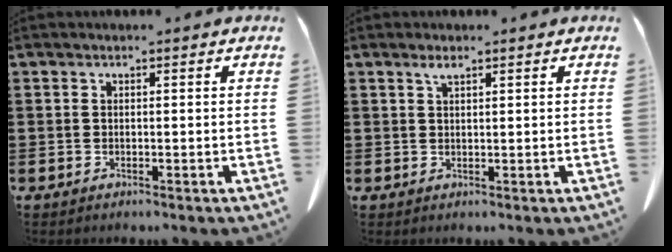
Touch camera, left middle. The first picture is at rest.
{"total": 1.5, "force": [1.0, 0.3, 1.1], "torque": [-0.024, -0.001, 0.019]}